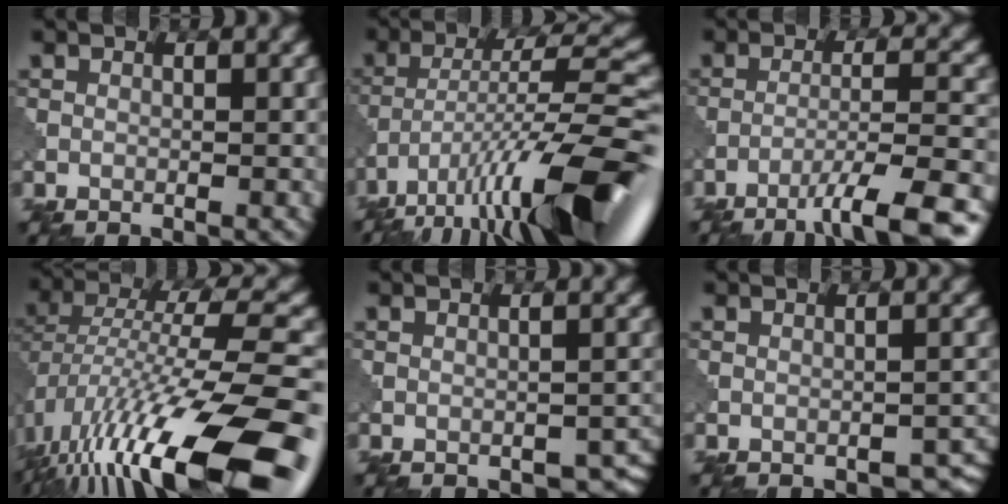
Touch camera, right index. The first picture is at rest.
{"total": 14.2, "force": [-8.3, 3.2, 11.1], "torque": [-0.188, 0.006, -0.140]}
{"total": 8.4, "force": [-5.6, 1.1, 6.2], "torque": [-0.090, 0.012, -0.083]}
{"total": 16.6, "force": [-7.7, 4.7, 14.0], "torque": [-0.247, 0.019, -0.136]}
{"total": 2.6, "force": [-1.4, 1.5, 1.6], "torque": [-0.016, -0.010, -0.009]}
{"total": 2.2, "force": [-1.5, 1.0, 1.1], "torque": [-0.012, -0.002, -0.015]}